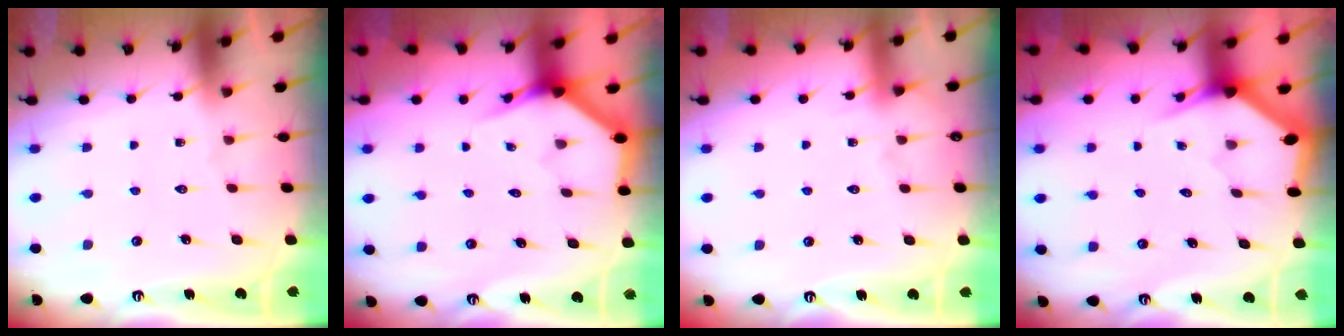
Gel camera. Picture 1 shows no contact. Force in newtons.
{"total": 3.8, "press": 3.8, "slide": 0.4}
{"total": 2.9, "press": 2.9, "slide": 0.4}
{"total": 3.2, "press": 3.2, "slide": 0.1}